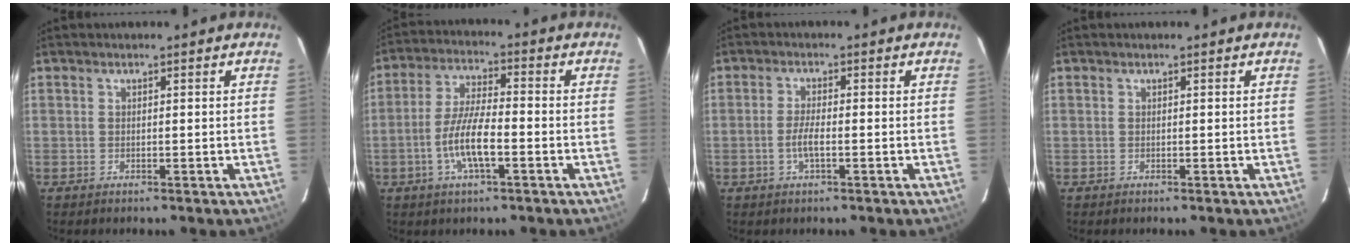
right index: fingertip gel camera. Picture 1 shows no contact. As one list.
[{"total": 8.9, "force": [-3.2, 2.1, 8.1], "torque": [-0.163, 0.000, -0.061]}, {"total": 3.3, "force": [-1.1, 0.6, 3.0], "torque": [-0.063, -0.002, -0.022]}, {"total": 0.0}]